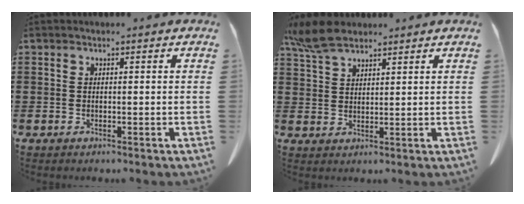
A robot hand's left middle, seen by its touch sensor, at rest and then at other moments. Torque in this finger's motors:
{"motor_torque": [0.26, 0.23, 0.11, 0.09]}